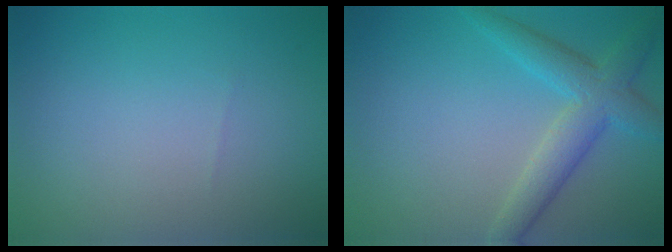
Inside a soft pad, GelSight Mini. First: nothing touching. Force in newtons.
{"total": 4.5, "press": 4.5, "slide": 0.1}